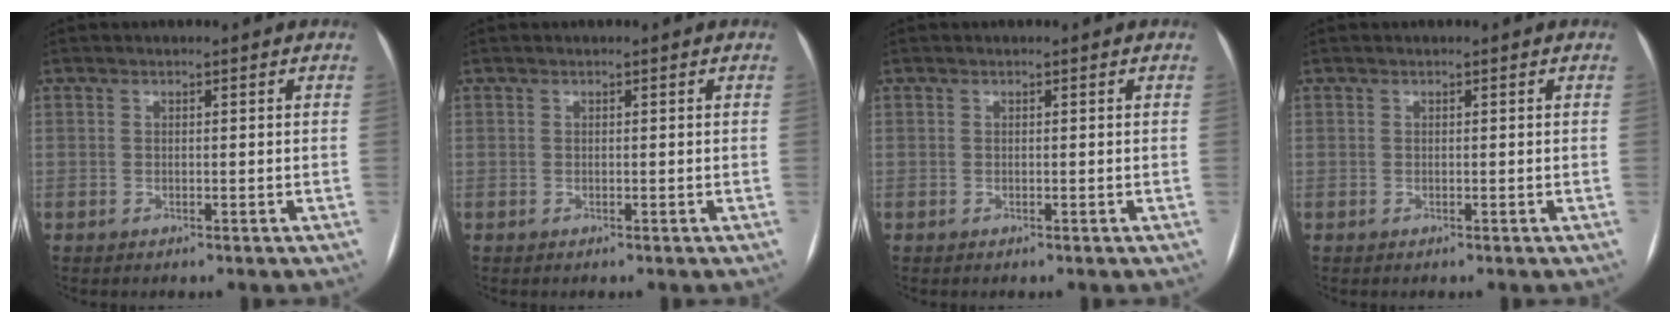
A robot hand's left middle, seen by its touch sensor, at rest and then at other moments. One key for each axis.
{"total": 0.0}
{"total": 0.0}
{"total": 0.0}